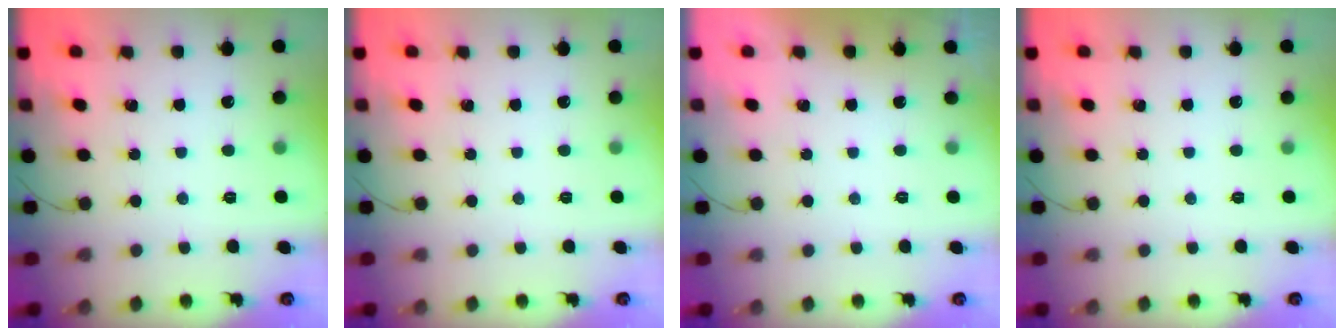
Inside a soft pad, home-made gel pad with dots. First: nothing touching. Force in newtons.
{"total": 0.0}
{"total": 0.0}
{"total": 0.0}